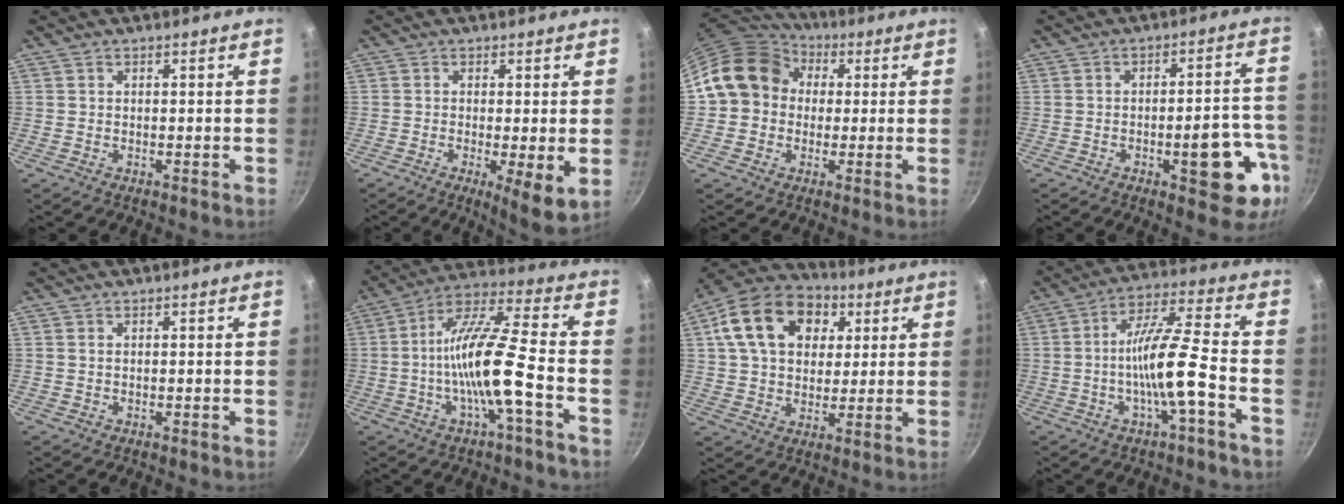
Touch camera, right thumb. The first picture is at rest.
{"total": 7.1, "force": [-1.1, 1.4, 6.9], "torque": [-0.099, -0.018, -0.012]}
{"total": 14.2, "force": [1.9, 12.2, 7.1], "torque": [-0.097, 0.032, 0.017]}
{"total": 13.3, "force": [-5.2, 5.1, 11.2], "torque": [-0.100, 0.033, -0.063]}
{"total": 0.0}
{"total": 15.0, "force": [-3.9, 2.2, 14.3], "torque": [-0.259, 0.036, -0.081]}
{"total": 18.8, "force": [6.1, 13.5, 11.5], "torque": [-0.181, 0.012, 0.093]}
{"total": 12.4, "force": [-3.7, 1.8, 11.7], "torque": [-0.209, 0.034, -0.072]}